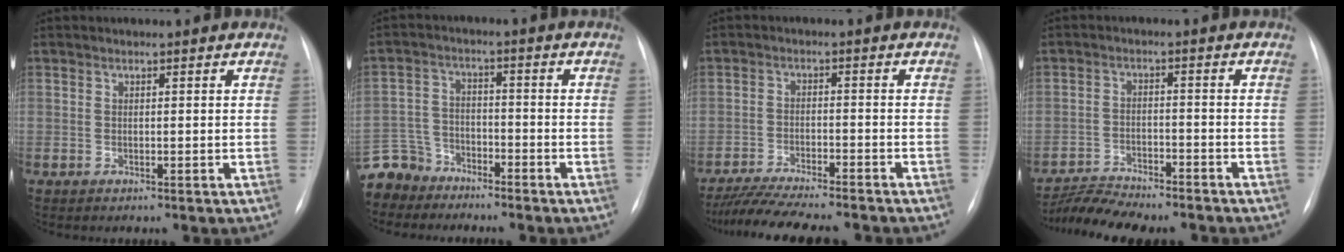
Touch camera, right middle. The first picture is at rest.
{"total": 8.2, "force": [-7.2, 4.0, 0.0], "torque": [-0.008, 0.003, -0.141]}
{"total": 13.3, "force": [-11.7, 1.4, 6.0], "torque": [-0.096, -0.013, -0.177]}
{"total": 8.4, "force": [-8.0, 0.8, 2.2], "torque": [-0.035, 0.000, -0.130]}